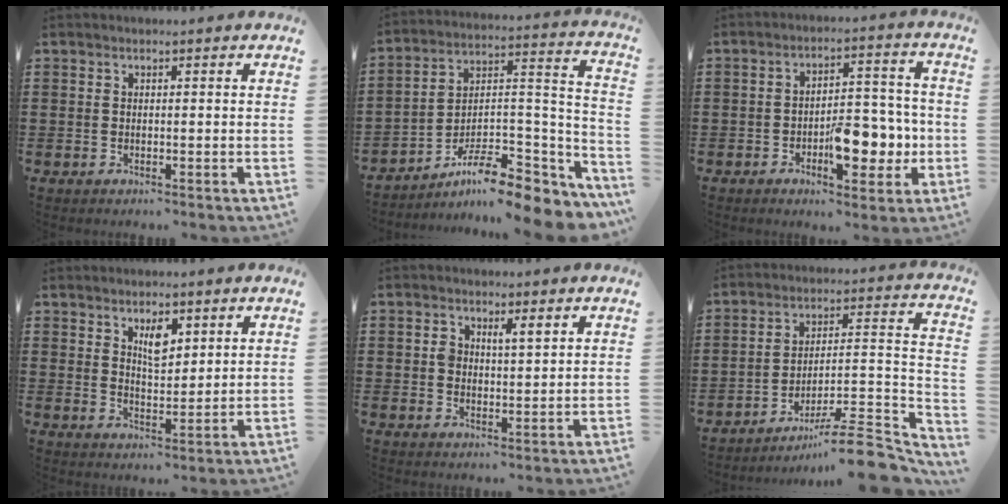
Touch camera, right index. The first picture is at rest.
{"total": 9.8, "force": [-7.8, 2.8, 5.3], "torque": [-0.077, 0.015, -0.145]}
{"total": 8.6, "force": [-2.7, 4.2, 7.0], "torque": [-0.088, 0.004, -0.045]}
{"total": 4.3, "force": [2.5, 1.9, 2.9], "torque": [-0.047, 0.000, 0.041]}
{"total": 2.3, "force": [0.9, 1.3, 1.7], "torque": [-0.029, 0.002, 0.013]}
{"total": 10.1, "force": [-8.3, 1.3, 5.6], "torque": [-0.079, 0.021, -0.164]}